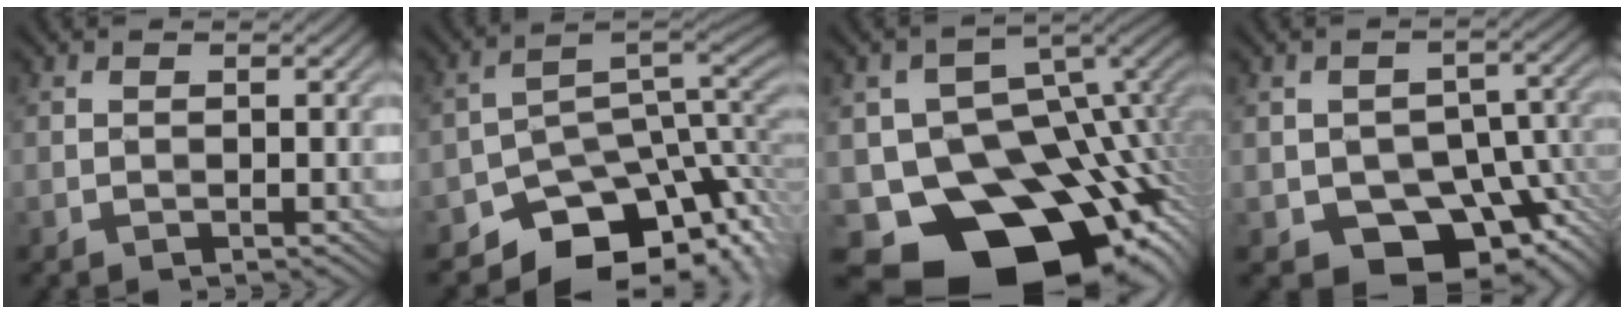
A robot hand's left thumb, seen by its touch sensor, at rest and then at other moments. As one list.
[{"total": 11.0, "force": [-5.8, 7.2, 6.0], "torque": [-0.079, -0.026, -0.088]}, {"total": 18.9, "force": [-7.7, 13.2, 11.2], "torque": [-0.176, -0.047, -0.099]}, {"total": 12.1, "force": [-5.6, 7.6, 7.6], "torque": [-0.110, -0.020, -0.089]}]